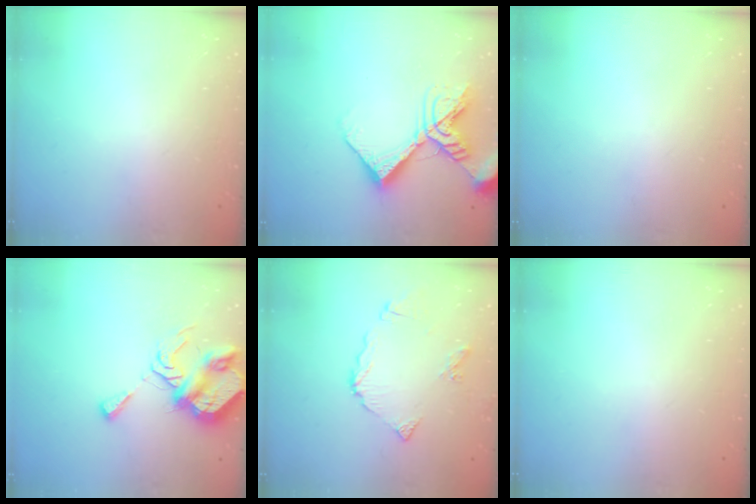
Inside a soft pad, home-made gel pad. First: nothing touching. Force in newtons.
{"total": 15.9, "press": 15.8, "slide": 1.9}
{"total": 0.0}
{"total": 9.3, "press": 9.2, "slide": 1.2}
{"total": 9.1, "press": 9.1, "slide": 1.0}
{"total": 0.0}